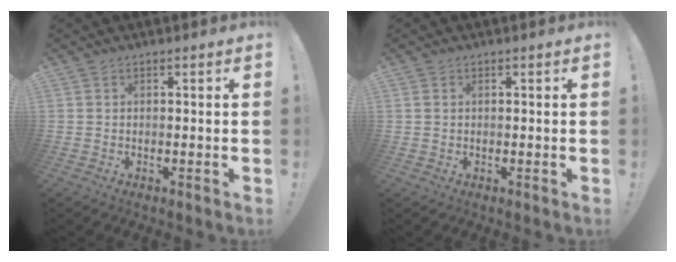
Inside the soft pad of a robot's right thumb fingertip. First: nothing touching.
{"total": 0.7, "force": [0.4, 0.5, 0.3], "torque": [0.000, 0.000, 0.006]}